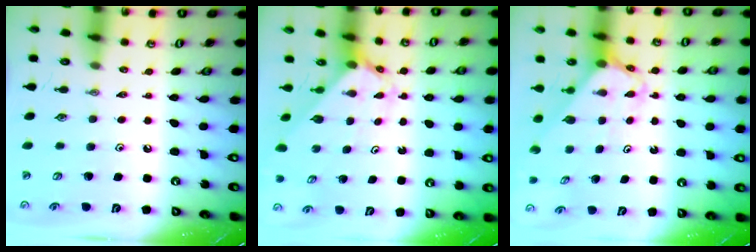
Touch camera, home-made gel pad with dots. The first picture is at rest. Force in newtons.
{"total": 2.1, "press": 2.1, "slide": 0.1}
{"total": 2.8, "press": 2.8, "slide": 0.2}